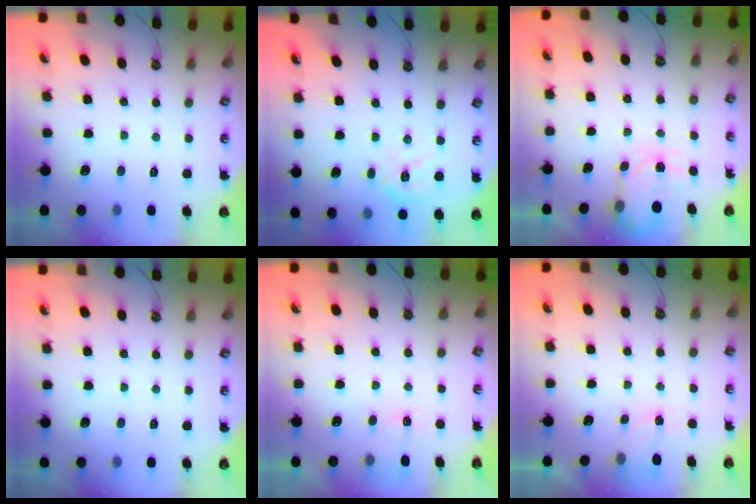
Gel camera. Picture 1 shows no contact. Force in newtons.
{"total": 12.3, "press": 12.1, "slide": 1.8}
{"total": 3.6, "press": 3.5, "slide": 0.6}
{"total": 0.0}
{"total": 2.6, "press": 2.5, "slide": 0.4}
{"total": 2.4, "press": 2.4, "slide": 0.3}